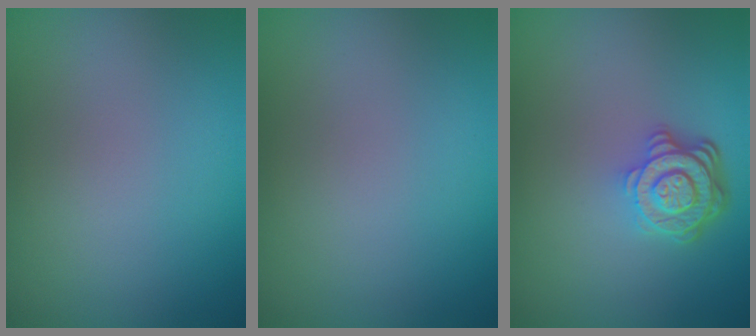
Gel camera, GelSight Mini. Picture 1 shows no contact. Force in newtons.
{"total": 0.0}
{"total": 4.2, "press": 3.3, "slide": 2.7}